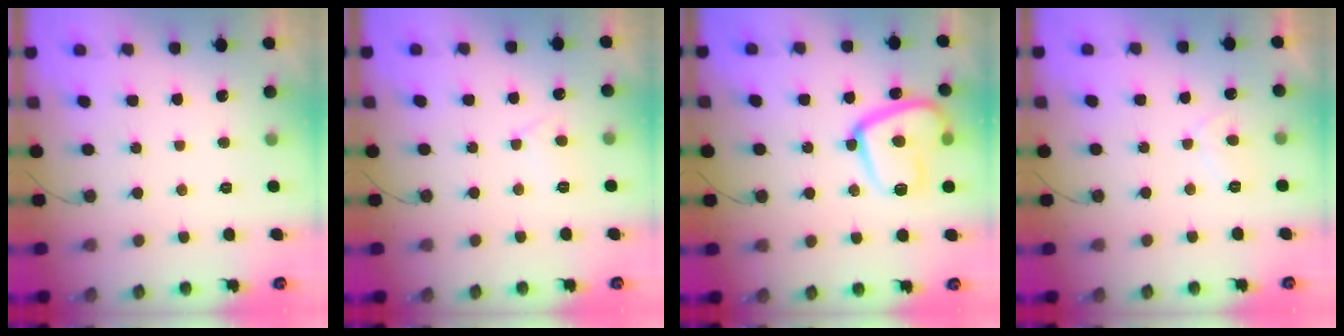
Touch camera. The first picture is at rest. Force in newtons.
{"total": 4.7, "press": 4.7, "slide": 0.5}
{"total": 17.1, "press": 17.0, "slide": 2.0}
{"total": 3.4, "press": 3.3, "slide": 0.8}